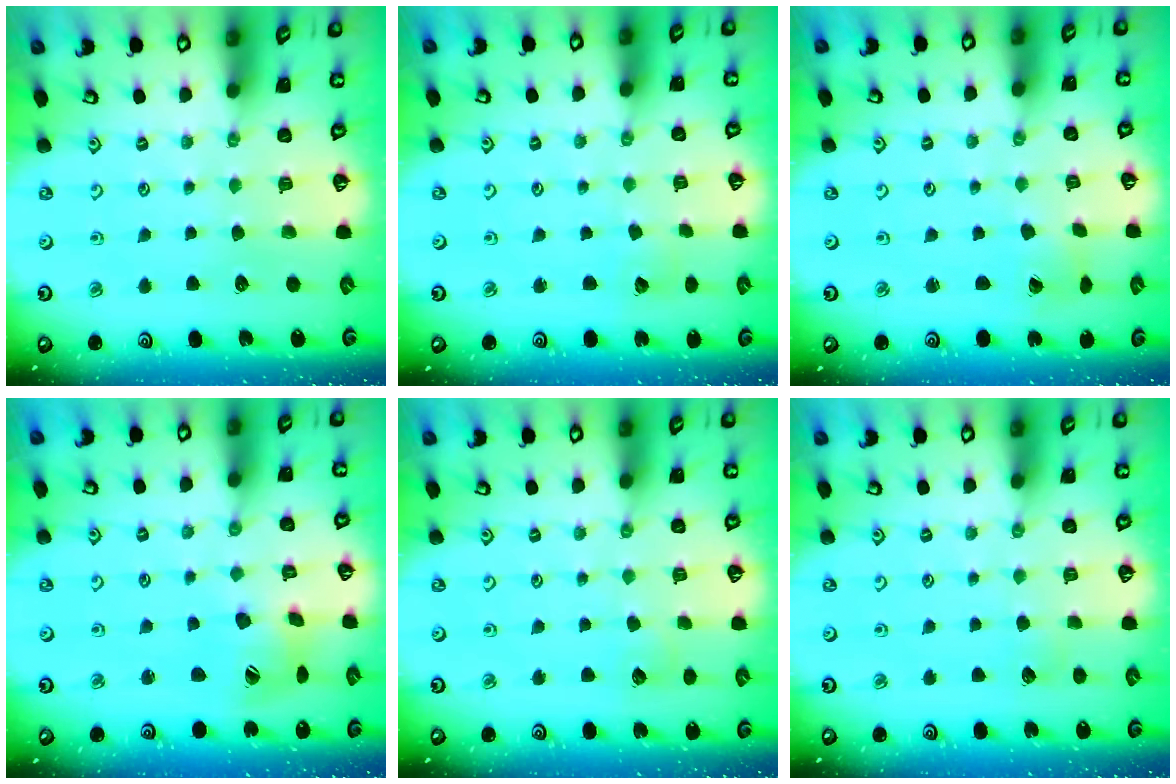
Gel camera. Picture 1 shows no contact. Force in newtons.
{"total": 2.1, "press": 2.1, "slide": 0.2}
{"total": 1.2, "press": 1.2, "slide": 0.2}
{"total": 11.4, "press": 11.3, "slide": 1.0}
{"total": 4.1, "press": 4.0, "slide": 0.4}
{"total": 2.9, "press": 2.9, "slide": 0.4}